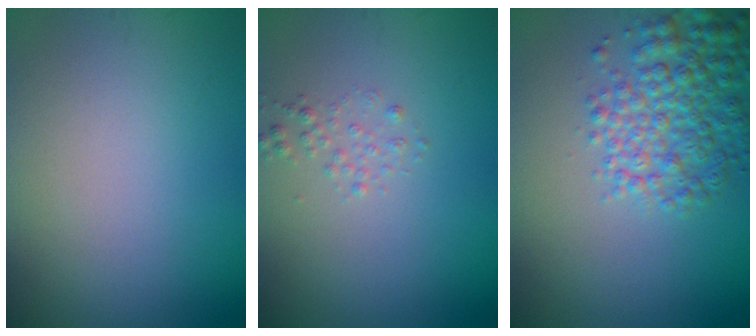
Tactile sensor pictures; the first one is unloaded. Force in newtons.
{"total": 0.9, "press": 0.9, "slide": 0.1}
{"total": 5.0, "press": 5.0, "slide": 0.1}